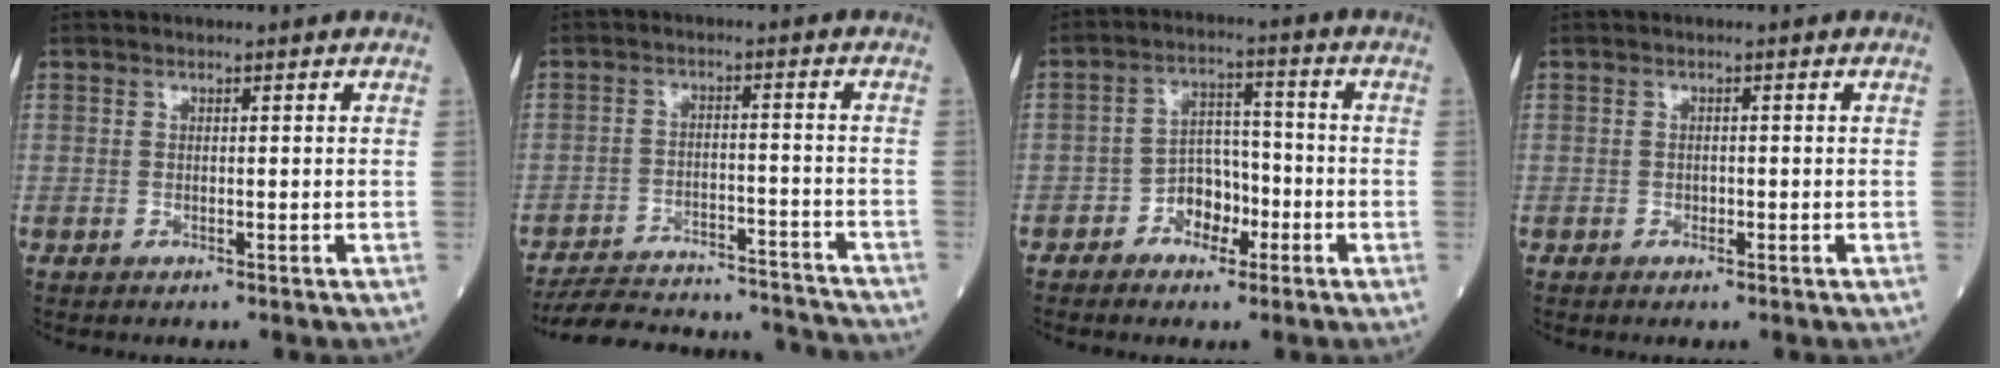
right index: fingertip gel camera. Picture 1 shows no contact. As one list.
[{"total": 18.7, "force": [-18.0, 2.7, 4.1], "torque": [-0.084, 0.001, -0.249]}, {"total": 5.9, "force": [-2.8, 3.8, 3.6], "torque": [-0.057, 0.019, -0.049]}, {"total": 0.7, "force": [-0.3, 0.5, 0.4], "torque": [-0.006, 0.002, -0.004]}]